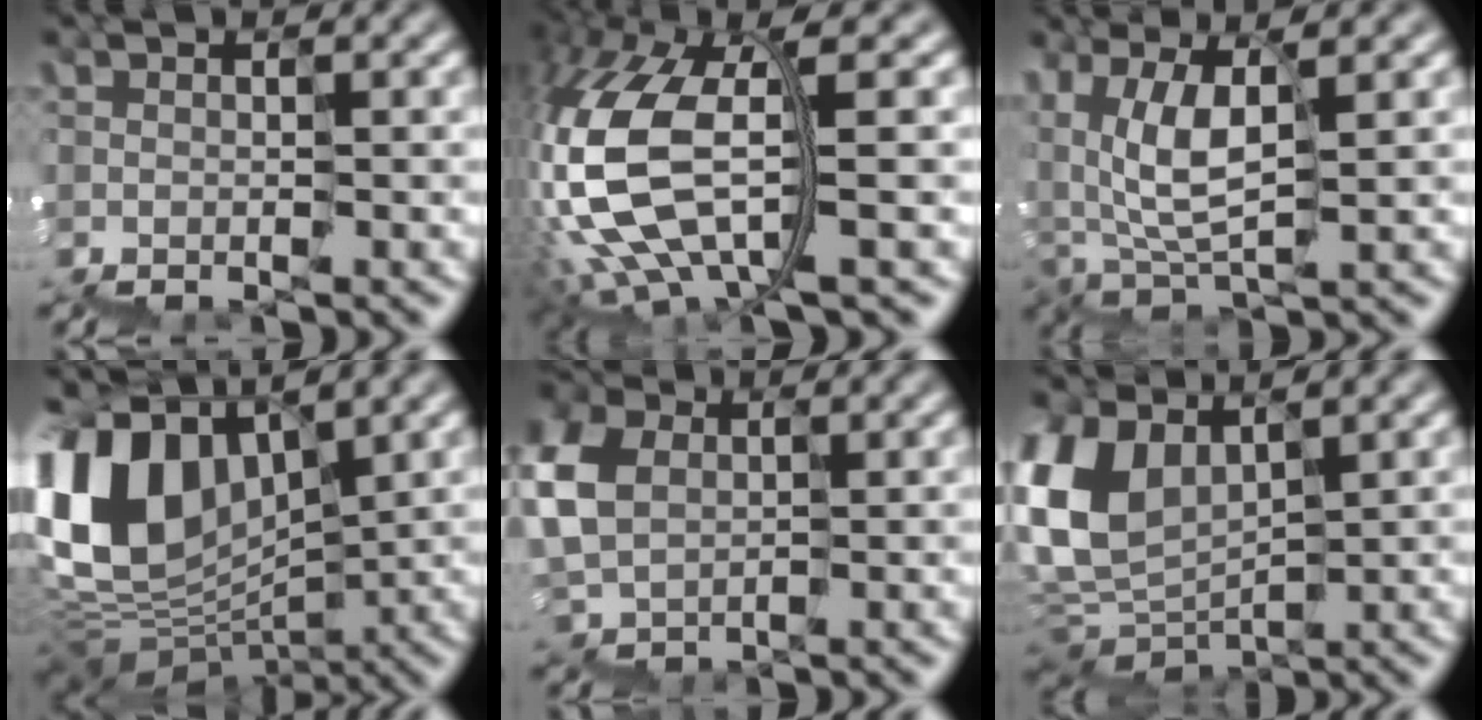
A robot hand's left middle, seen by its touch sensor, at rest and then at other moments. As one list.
[{"total": 9.9, "force": [-1.1, 4.8, 8.6], "torque": [-0.221, 0.009, -0.023]}, {"total": 3.6, "force": [2.1, 1.7, 2.3], "torque": [-0.066, 0.019, 0.038]}, {"total": 8.9, "force": [3.6, 6.7, 4.7], "torque": [-0.126, 0.023, 0.061]}, {"total": 4.8, "force": [1.2, 4.4, 1.4], "torque": [-0.062, 0.024, 0.023]}, {"total": 5.1, "force": [2.8, 3.7, 2.2], "torque": [-0.078, 0.015, 0.053]}]